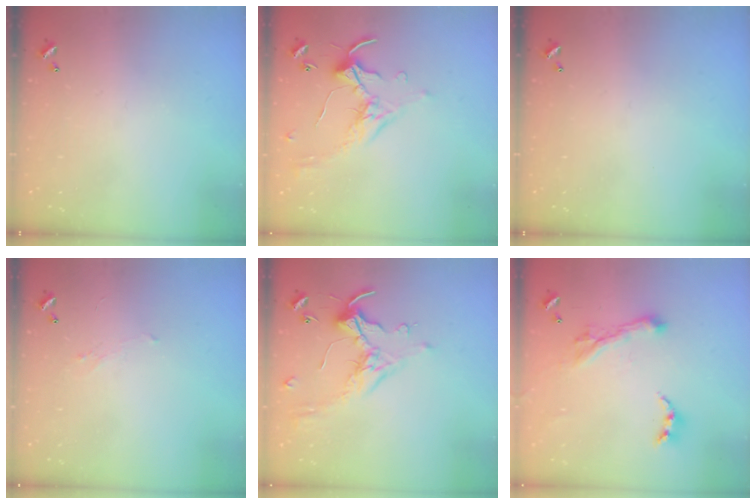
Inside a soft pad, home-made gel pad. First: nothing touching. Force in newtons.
{"total": 0.7, "press": 0.6, "slide": 0.4}
{"total": 0.0}
{"total": 1.3, "press": 1.1, "slide": 0.7}
{"total": 0.9, "press": 0.5, "slide": 0.7}
{"total": 2.8, "press": 2.5, "slide": 1.3}